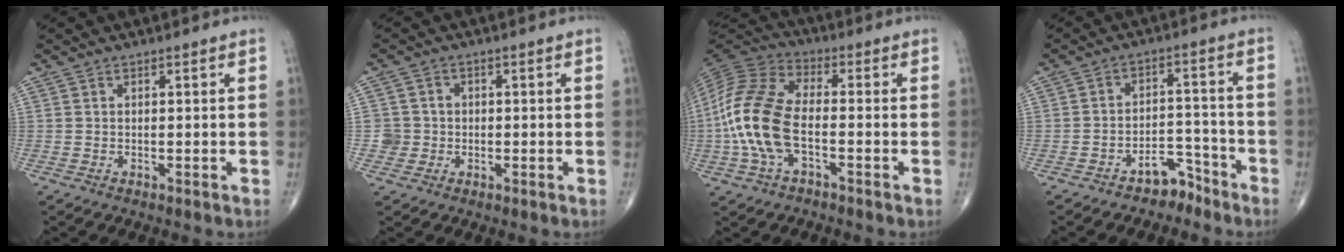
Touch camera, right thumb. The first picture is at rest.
{"total": 3.4, "force": [-0.4, 3.3, 0.1], "torque": [0.025, 0.010, -0.012]}
{"total": 15.7, "force": [-3.0, 7.9, 13.2], "torque": [-0.294, 0.029, -0.062]}
{"total": 5.5, "force": [-4.4, 3.0, 1.5], "torque": [0.003, 0.058, -0.070]}